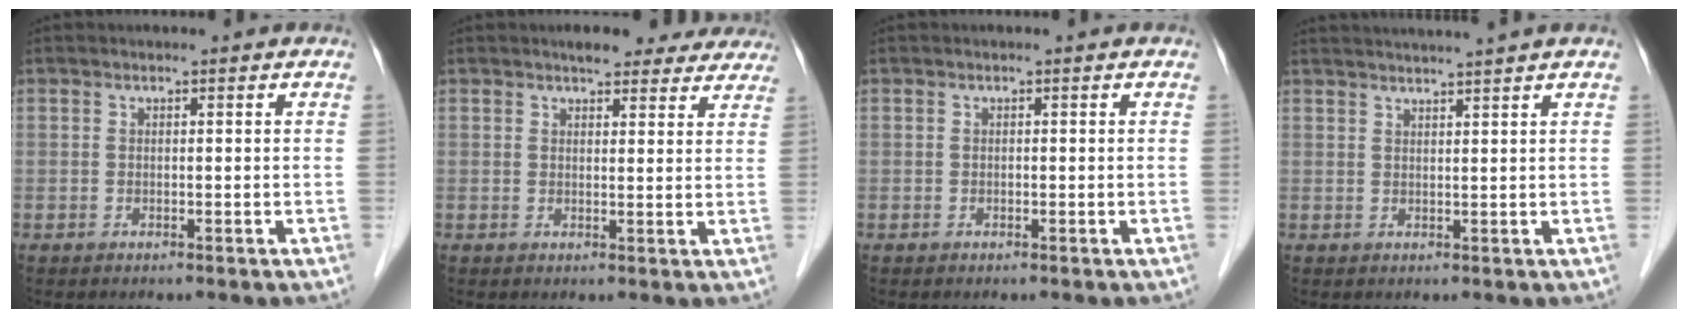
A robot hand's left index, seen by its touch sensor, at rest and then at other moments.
{"total": 9.6, "force": [8.5, 3.0, 3.3], "torque": [-0.019, 0.011, 0.091]}
{"total": 0.0}
{"total": 6.7, "force": [6.0, -1.6, 2.6], "torque": [-0.031, 0.017, 0.080]}